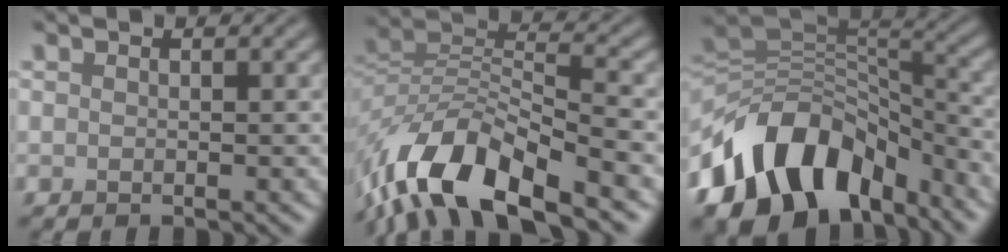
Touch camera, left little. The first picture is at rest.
{"total": 11.8, "force": [-7.7, 4.2, 7.8], "torque": [-0.147, 0.005, -0.154]}
{"total": 11.9, "force": [-7.0, 7.3, 6.1], "torque": [-0.103, 0.014, -0.137]}